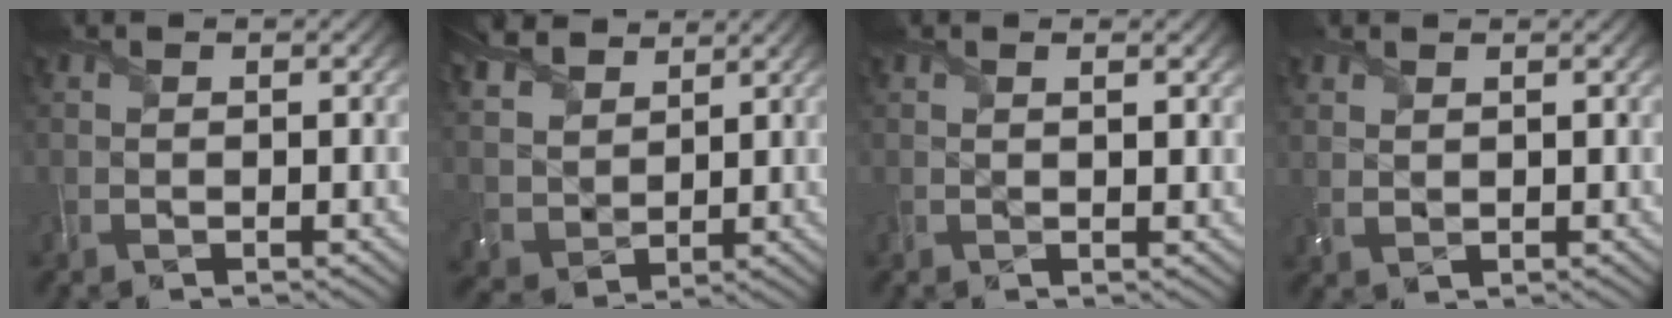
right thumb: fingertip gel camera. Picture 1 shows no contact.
{"total": 8.3, "force": [5.4, 4.9, 4.0], "torque": [-0.138, 0.018, 0.109]}
{"total": 1.0, "force": [0.5, 0.0, 0.9], "torque": [-0.016, -0.001, 0.011]}
{"total": 1.5, "force": [1.0, 0.8, 0.6], "torque": [-0.021, -0.002, 0.029]}